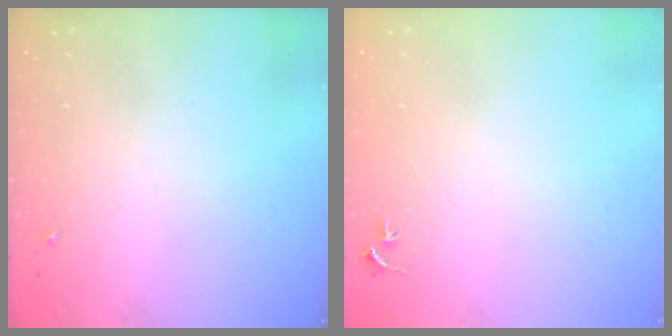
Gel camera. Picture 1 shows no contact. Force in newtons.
{"total": 3.1, "press": 3.1, "slide": 0.3}